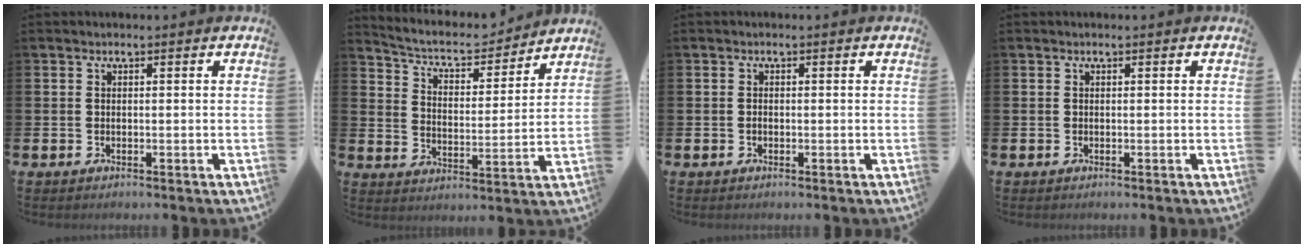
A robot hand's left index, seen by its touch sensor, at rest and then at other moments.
{"total": 6.4, "force": [5.9, 1.8, 1.5], "torque": [-0.059, -0.046, 0.098]}
{"total": 0.5, "force": [-0.3, 0.4, 0.2], "torque": [0.000, 0.000, -0.008]}
{"total": 0.0}